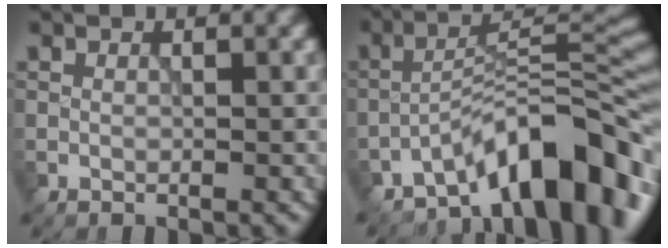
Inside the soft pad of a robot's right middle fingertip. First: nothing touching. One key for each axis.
{"total": 10.8, "fx": -7.3, "fy": 3.3, "fz": 7.3, "tx": -0.083, "ty": 0.022, "tz": -0.135}